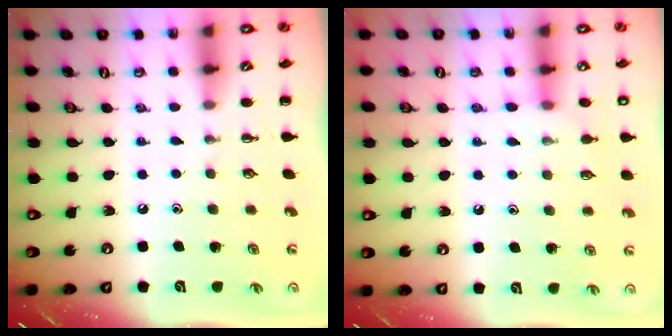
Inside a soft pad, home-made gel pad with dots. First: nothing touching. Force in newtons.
{"total": 8.8, "press": 8.7, "slide": 1.5}